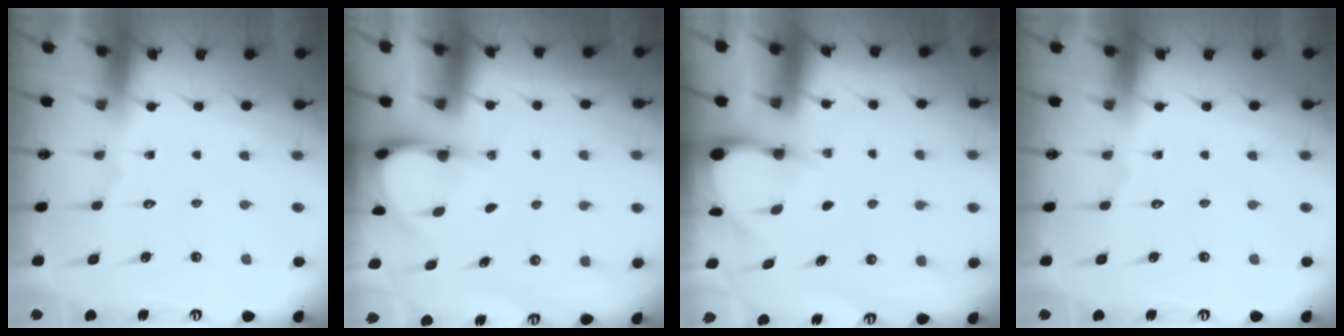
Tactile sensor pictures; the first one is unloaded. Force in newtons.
{"total": 3.8, "press": 3.8, "slide": 0.3}
{"total": 3.3, "press": 3.2, "slide": 0.2}
{"total": 0.0}